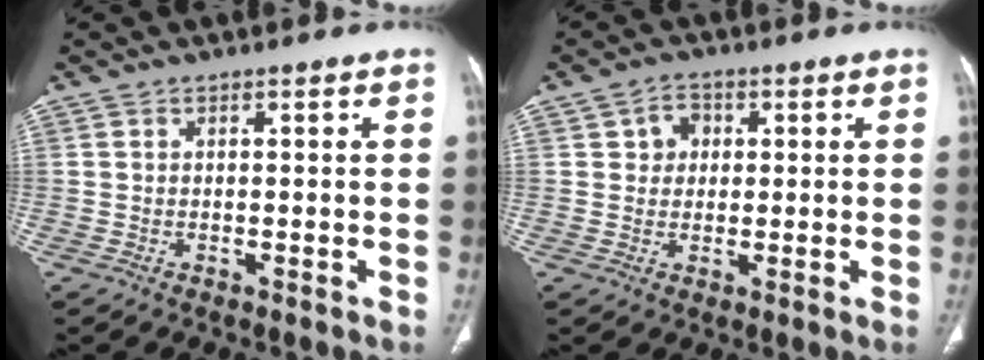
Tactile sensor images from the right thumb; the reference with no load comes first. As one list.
[{"total": 4.0, "force": [1.0, 3.4, 1.7], "torque": [-0.006, 0.002, 0.014]}]